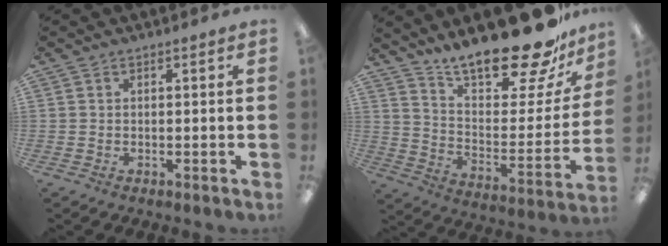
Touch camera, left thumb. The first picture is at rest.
{"total": 23.6, "force": [19.4, 6.7, 11.7], "torque": [-0.171, -0.136, 0.327]}